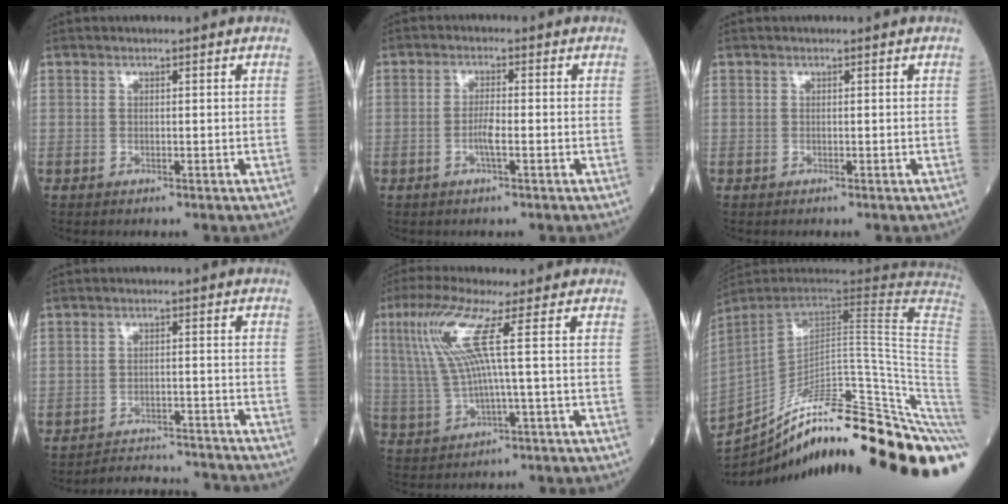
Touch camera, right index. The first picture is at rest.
{"total": 2.8, "force": [-0.9, 0.2, 2.6], "torque": [-0.053, -0.001, -0.019]}
{"total": 0.0}
{"total": 10.5, "force": [-10.4, 0.5, 1.0], "torque": [-0.010, 0.008, -0.141]}
{"total": 8.9, "force": [2.5, -0.9, 8.5], "torque": [-0.190, 0.013, 0.054]}
{"total": 36.9, "force": [-26.0, 3.6, 26.0], "torque": [-0.311, -0.031, -0.360]}